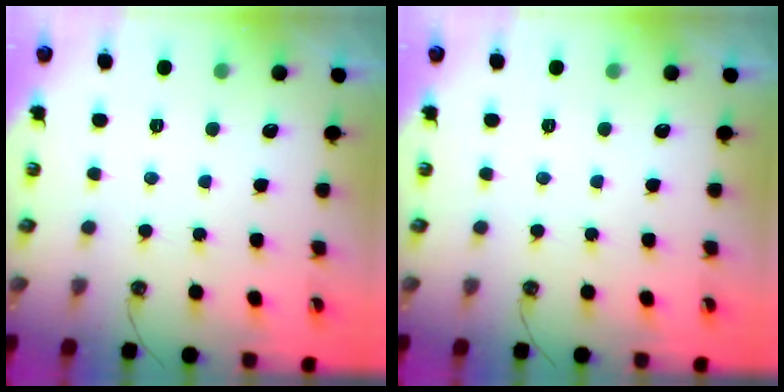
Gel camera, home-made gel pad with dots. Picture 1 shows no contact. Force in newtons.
{"total": 0.0}